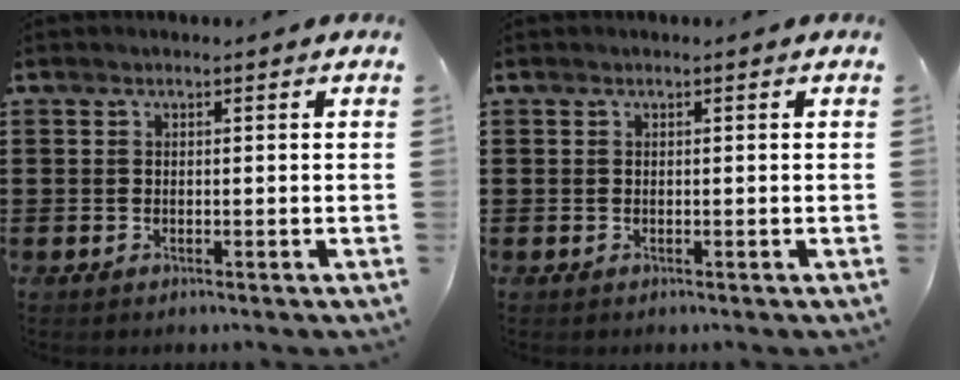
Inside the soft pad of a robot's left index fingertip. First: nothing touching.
{"total": 0.0}